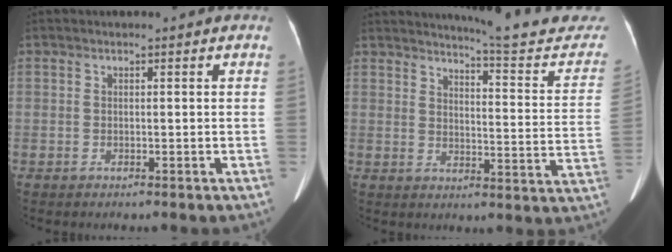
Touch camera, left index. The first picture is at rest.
{"total": 17.3, "force": [16.5, 1.1, 5.0], "torque": [-0.052, -0.085, 0.185]}